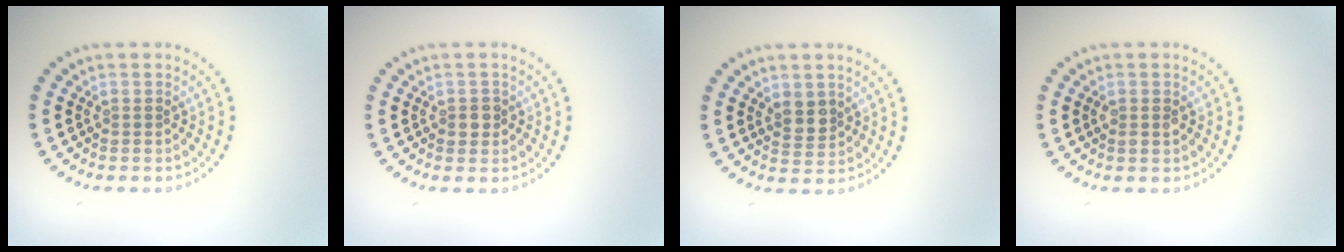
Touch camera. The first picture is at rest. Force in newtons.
{"total": 1.2, "press": 1.1, "slide": 0.4}
{"total": 1.9, "press": 1.7, "slide": 0.8}
{"total": 1.1, "press": 1.0, "slide": 0.2}